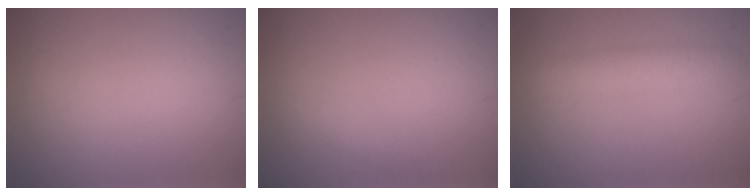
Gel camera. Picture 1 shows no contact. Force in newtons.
{"total": 0.8, "press": 0.8, "slide": 0.1}
{"total": 2.5, "press": 2.5, "slide": 0.1}